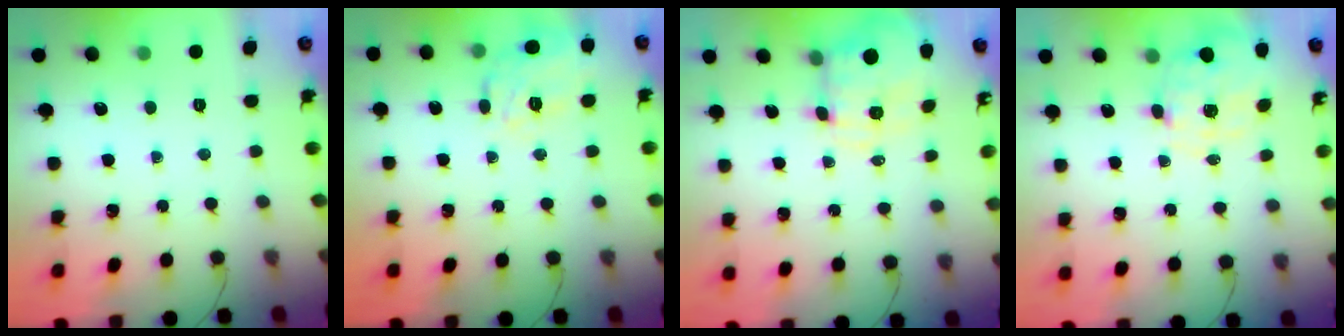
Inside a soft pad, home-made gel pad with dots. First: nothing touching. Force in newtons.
{"total": 12.4, "press": 12.2, "slide": 1.9}
{"total": 4.1, "press": 3.5, "slide": 2.1}
{"total": 2.0, "press": 1.8, "slide": 1.0}